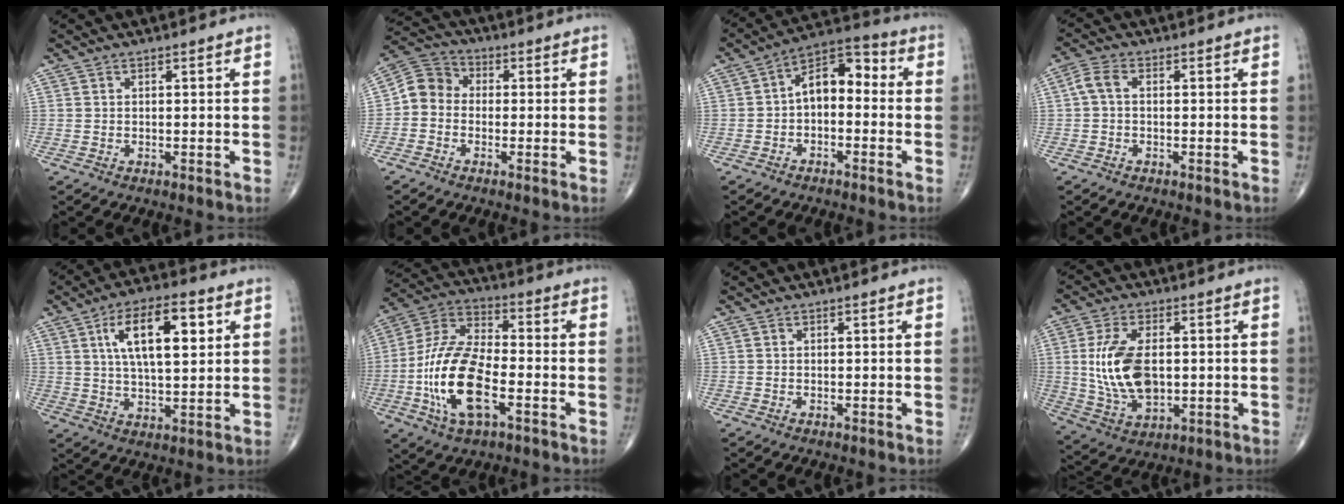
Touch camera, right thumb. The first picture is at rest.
{"total": 6.4, "force": [-1.0, 5.5, 3.1], "torque": [-0.041, 0.025, -0.039]}
{"total": 9.2, "force": [-0.5, 5.6, 7.2], "torque": [-0.090, 0.043, -0.028]}
{"total": 3.2, "force": [0.0, 1.8, 2.7], "torque": [-0.060, 0.009, -0.007]}
{"total": 13.9, "force": [4.5, 5.7, 11.9], "torque": [-0.188, -0.005, 0.076]}
{"total": 17.6, "force": [-4.9, 7.9, 15.0], "torque": [-0.303, 0.025, -0.093]}
{"total": 0.0}
{"total": 13.4, "force": [0.7, 7.5, 11.0], "torque": [-0.214, -0.007, 0.023]}